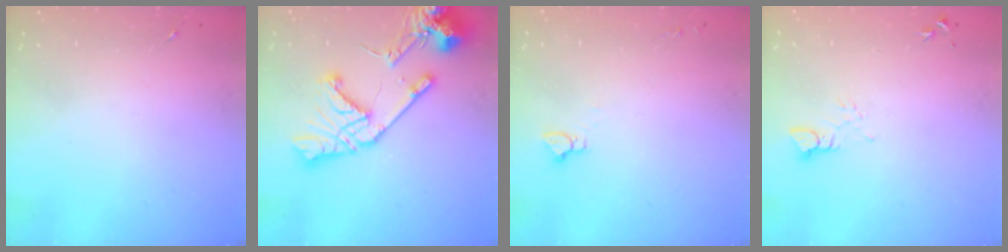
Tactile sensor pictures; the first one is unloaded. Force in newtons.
{"total": 20.9, "press": 20.7, "slide": 2.5}
{"total": 2.9, "press": 2.9, "slide": 0.2}
{"total": 3.2, "press": 3.1, "slide": 0.4}